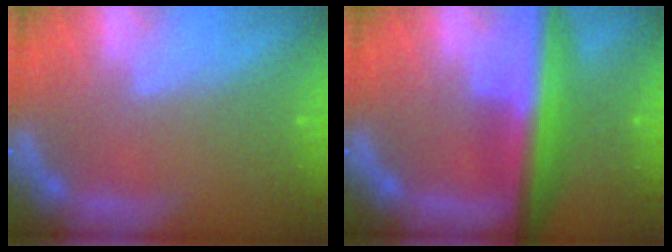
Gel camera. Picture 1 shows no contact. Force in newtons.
{"total": 9.0}